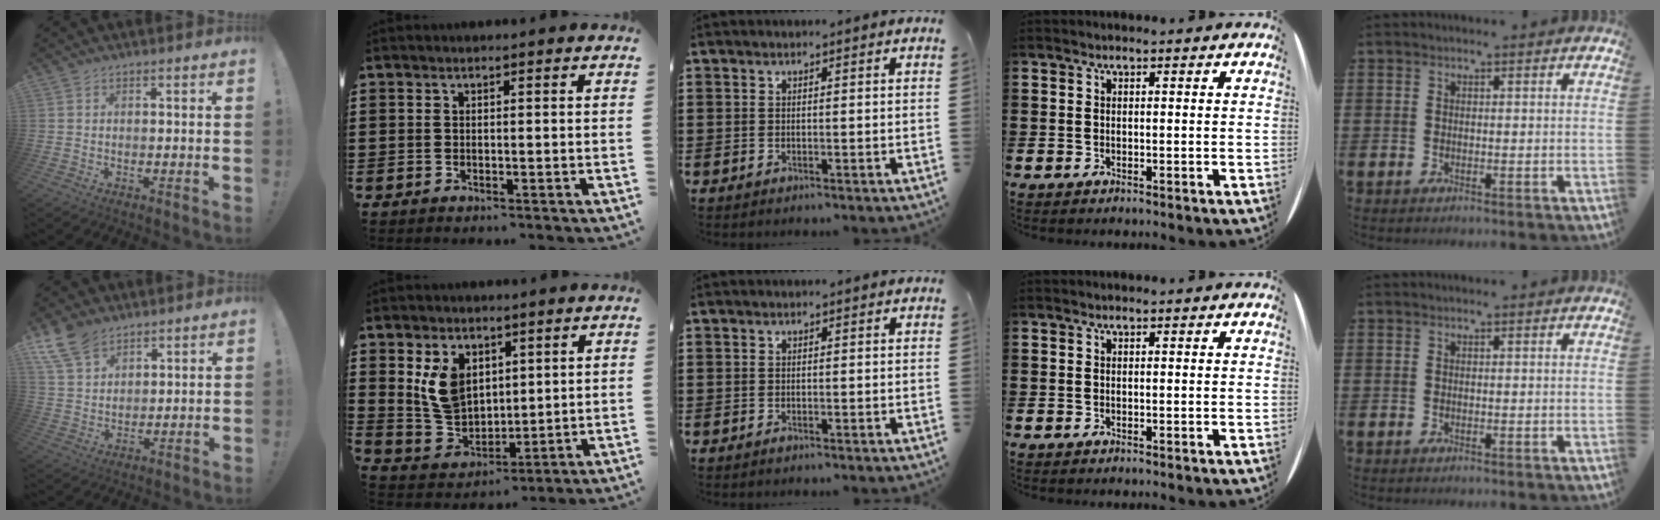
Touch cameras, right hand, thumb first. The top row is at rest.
{"thumb": {"total": 10.2, "force": [7.3, 5.8, 4.0], "torque": [-0.086, -0.034, 0.146]}, "index": {"total": 8.0, "force": [3.2, 6.0, 4.2], "torque": [-0.118, 0.010, 0.061]}}